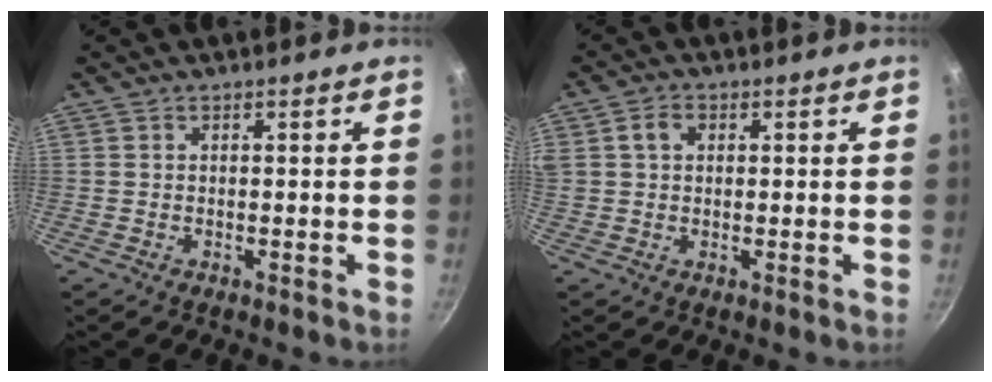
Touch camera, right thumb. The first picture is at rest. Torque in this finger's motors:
{"motor_torque": [1.14, 3.87, 1.19, 0.54, 0.90]}